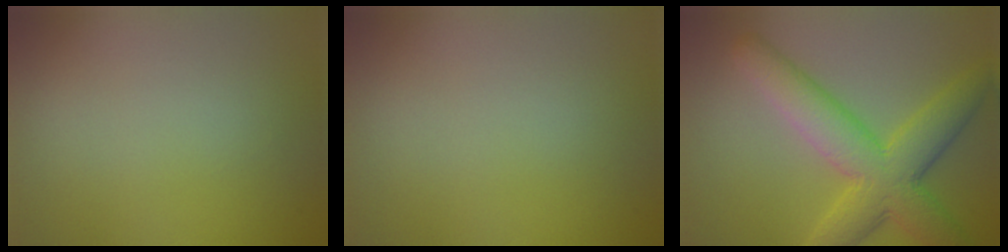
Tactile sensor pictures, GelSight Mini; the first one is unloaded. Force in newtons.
{"total": 0.0}
{"total": 7.4, "press": 7.4, "slide": 0.4}